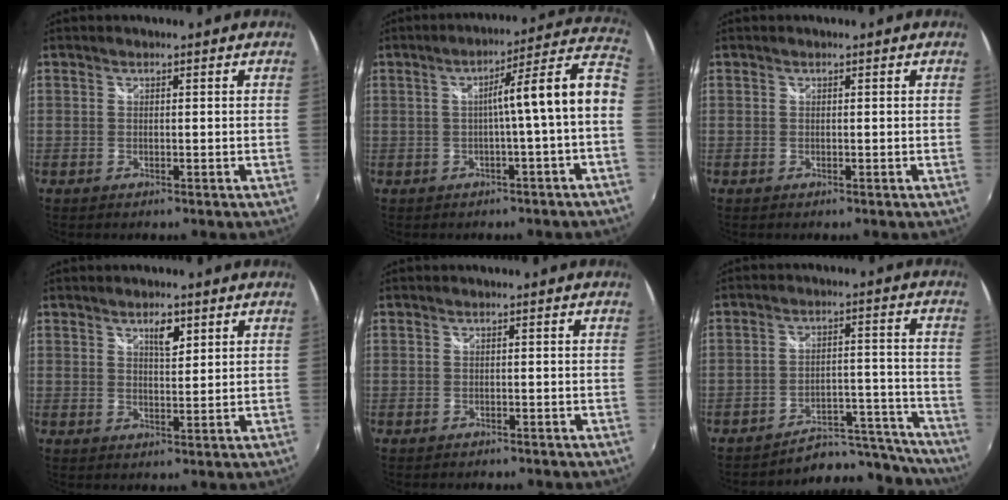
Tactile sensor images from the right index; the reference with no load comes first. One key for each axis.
{"total": 10.4, "fx": -1.2, "fy": -1.1, "fz": 10.3, "tx": -0.121, "ty": 0.031, "tz": -0.008}
{"total": 0.0}
{"total": 3.3, "fx": 2.0, "fy": 1.0, "fz": 2.4, "tx": -0.037, "ty": 0.003, "tz": 0.033}
{"total": 1.8, "fx": -1.7, "fy": 0.4, "fz": 0.5, "tx": -0.015, "ty": -0.011, "tz": -0.023}
{"total": 15.1, "fx": -14.7, "fy": 3.4, "fz": 1.2, "tx": -0.008, "ty": 0.057, "tz": -0.197}